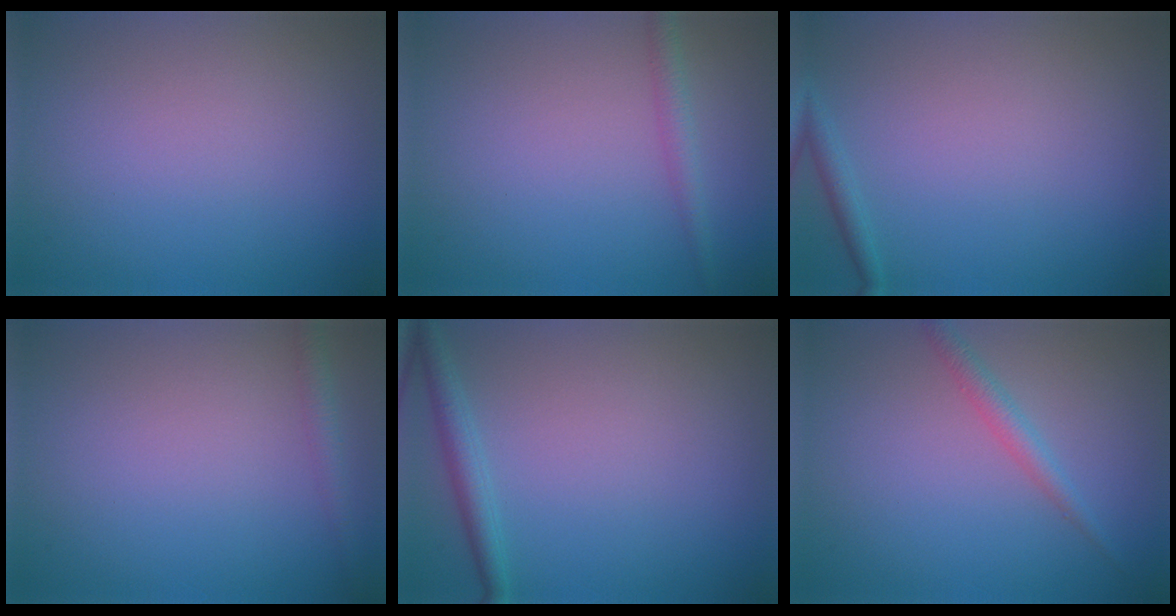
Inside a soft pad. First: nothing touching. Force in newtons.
{"total": 1.7, "press": 1.7, "slide": 0.1}
{"total": 1.2, "press": 1.1, "slide": 0.1}
{"total": 1.5, "press": 1.5, "slide": 0.1}
{"total": 2.1, "press": 2.1, "slide": 0.1}
{"total": 1.7, "press": 1.7, "slide": 0.1}